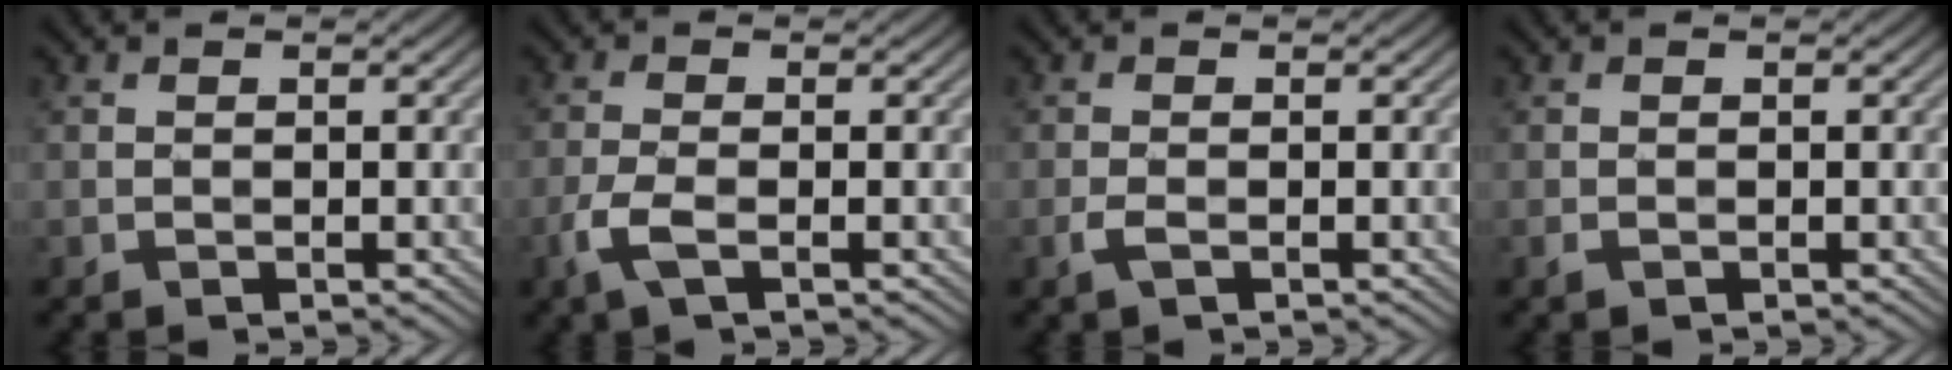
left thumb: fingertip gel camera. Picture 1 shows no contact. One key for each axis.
{"total": 3.3, "fx": -1.6, "fy": 0.9, "fz": 2.7, "tx": -0.071, "ty": 0.000, "tz": -0.039}
{"total": 1.4, "fx": -0.7, "fy": 0.3, "fz": 1.2, "tx": -0.031, "ty": 0.000, "tz": -0.017}
{"total": 0.6, "fx": -0.4, "fy": 0.3, "fz": 0.4, "tx": -0.011, "ty": -0.001, "tz": -0.006}